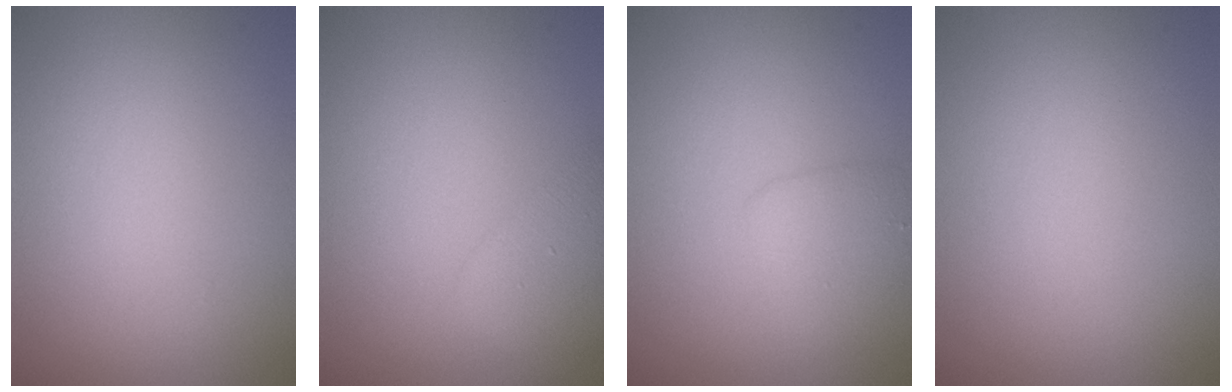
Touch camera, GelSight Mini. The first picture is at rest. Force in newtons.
{"total": 2.4, "press": 2.4, "slide": 0.1}
{"total": 2.2, "press": 2.2, "slide": 0.2}
{"total": 0.0}